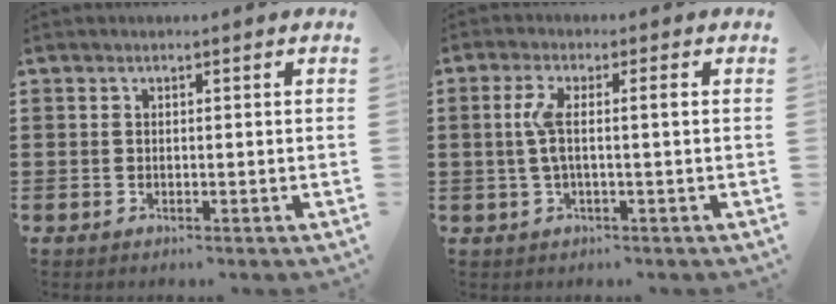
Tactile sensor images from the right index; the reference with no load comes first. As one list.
[{"total": 4.0, "force": [0.1, 0.4, 3.9], "torque": [-0.088, -0.006, -0.008]}]